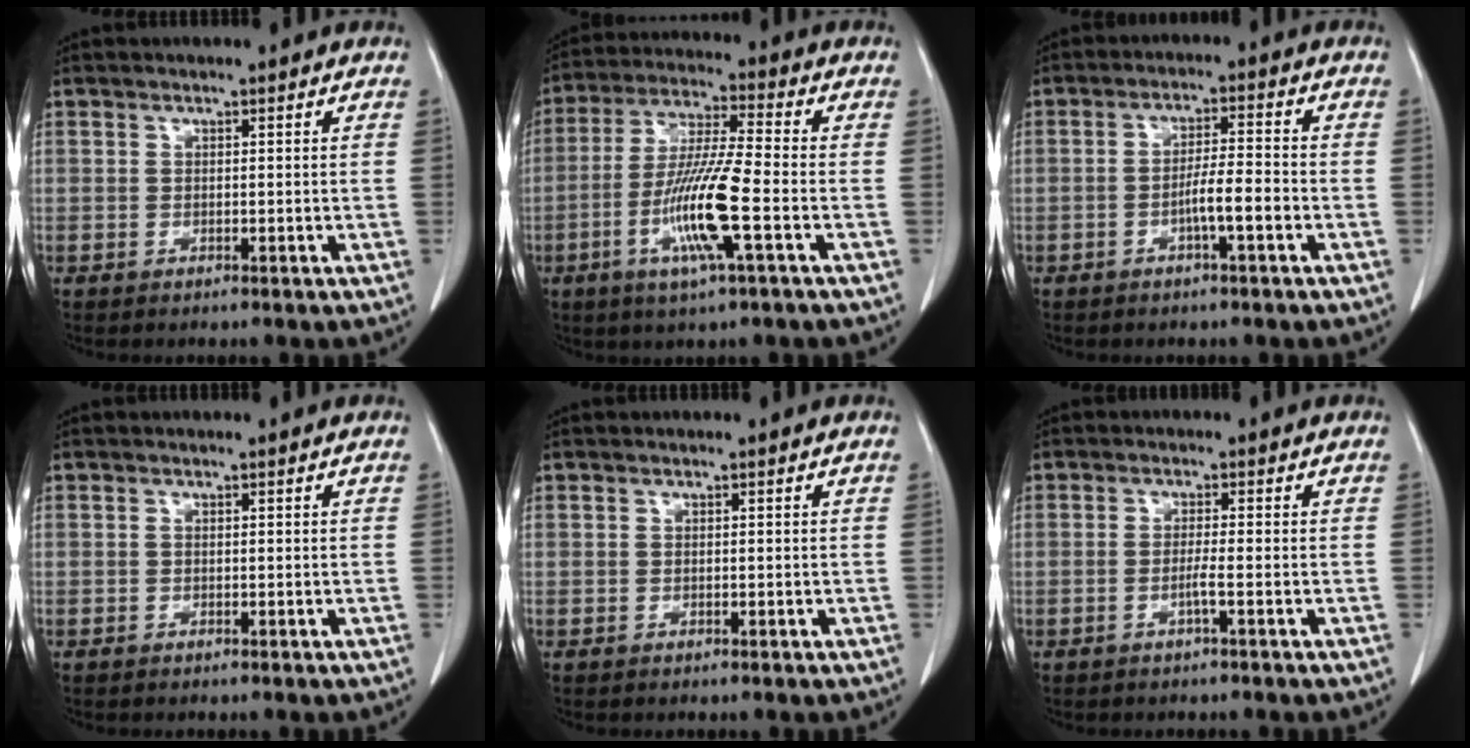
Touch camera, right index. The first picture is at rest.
{"total": 11.8, "force": [-3.9, 0.0, 11.2], "torque": [-0.225, -0.011, -0.078]}
{"total": 4.7, "force": [-2.0, 0.1, 4.3], "torque": [-0.074, 0.006, -0.037]}
{"total": 0.0}
{"total": 0.0}
{"total": 1.7, "force": [-0.9, -0.6, 1.4], "torque": [-0.026, 0.000, -0.020]}